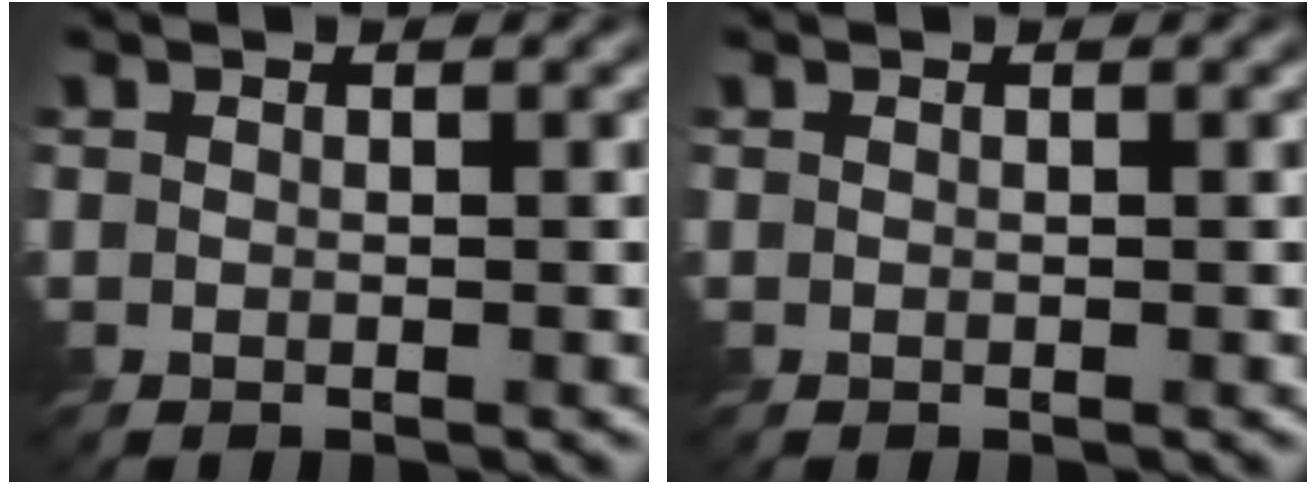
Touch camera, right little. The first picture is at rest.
{"total": 0.0}